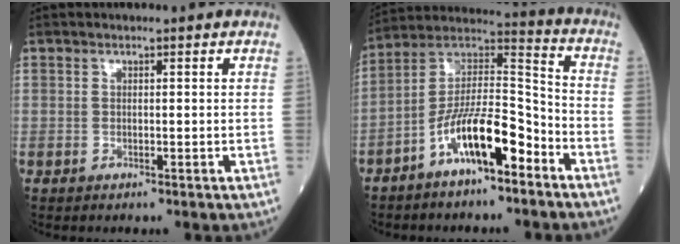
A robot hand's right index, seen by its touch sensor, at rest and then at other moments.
{"total": 12.7, "force": [-7.0, 3.2, 10.1], "torque": [-0.191, 0.019, -0.126]}